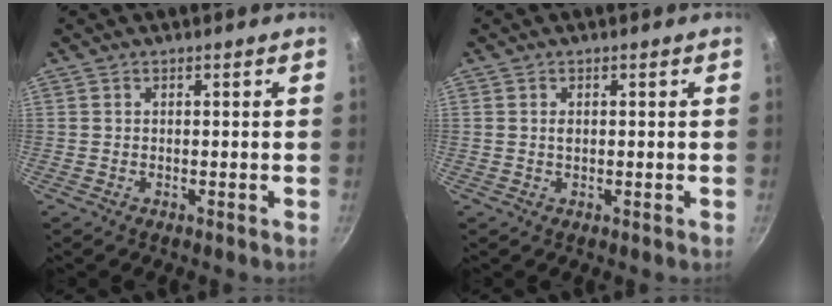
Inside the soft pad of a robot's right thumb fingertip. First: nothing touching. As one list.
[{"total": 0.7, "force": [0.1, 0.4, 0.6], "torque": [-0.011, -0.002, 0.003]}]